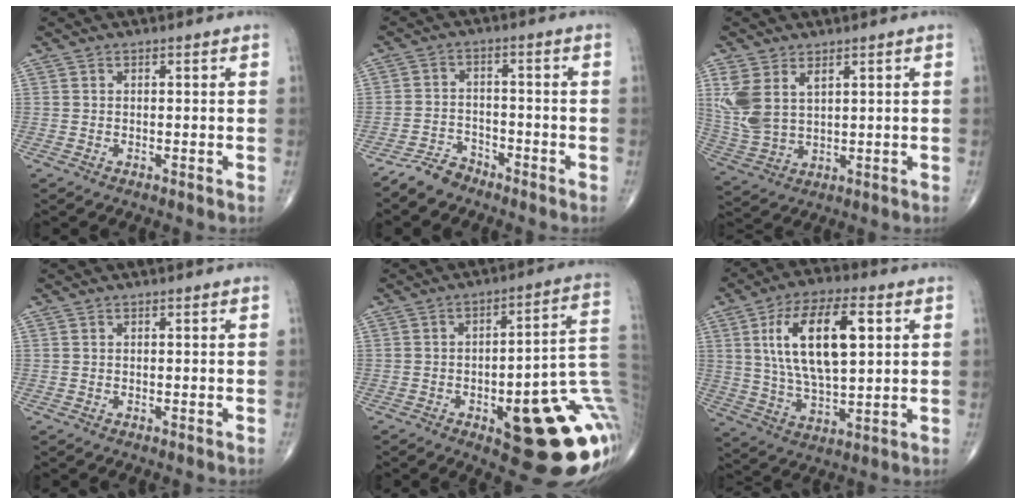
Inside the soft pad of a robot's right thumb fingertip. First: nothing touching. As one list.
[{"total": 4.4, "force": [-4.0, 1.9, 0.5], "torque": [-0.003, 0.019, -0.079]}, {"total": 9.4, "force": [3.7, 5.3, 6.8], "torque": [-0.154, -0.007, 0.088]}, {"total": 0.0}, {"total": 24.0, "force": [-6.9, 8.0, 21.5], "torque": [-0.202, 0.032, -0.075]}, {"total": 17.9, "force": [4.7, 7.7, 15.5], "torque": [-0.270, -0.003, 0.085]}]